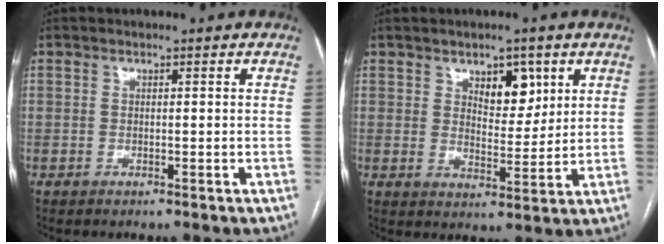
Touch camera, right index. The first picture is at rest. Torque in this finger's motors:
{"motor_torque": [0.12, 0.10, 0.10, 0.05]}